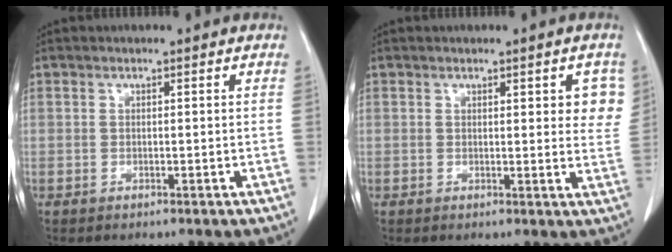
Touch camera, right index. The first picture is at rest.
{"total": 4.7, "force": [1.7, 1.6, 4.1], "torque": [-0.037, -0.002, 0.016]}